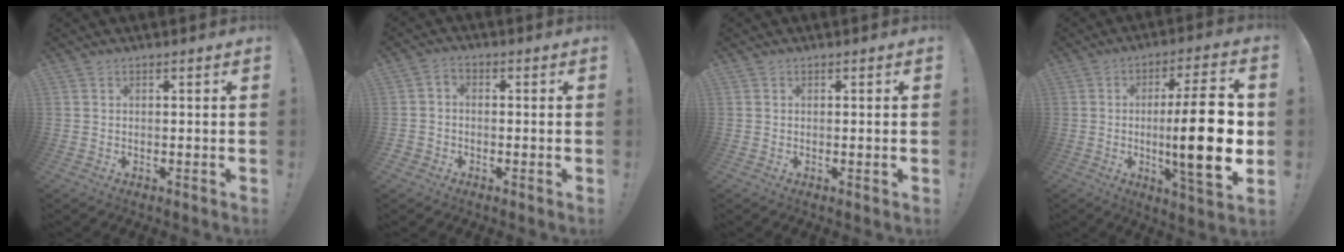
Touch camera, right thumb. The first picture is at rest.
{"total": 2.9, "force": [-1.4, 2.2, 1.2], "torque": [-0.017, 0.009, -0.026]}
{"total": 0.7, "force": [-0.1, -0.3, 0.6], "torque": [-0.006, -0.003, -0.004]}
{"total": 20.4, "force": [-1.0, 3.6, 20.0], "torque": [-0.318, -0.008, -0.018]}